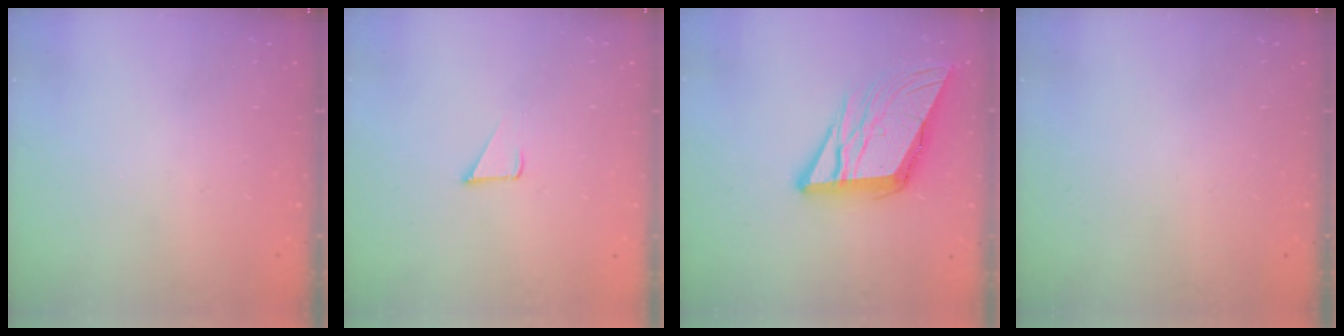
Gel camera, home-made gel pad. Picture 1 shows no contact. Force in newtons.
{"total": 2.8, "press": 2.8, "slide": 0.2}
{"total": 13.7, "press": 13.4, "slide": 2.6}
{"total": 0.0}